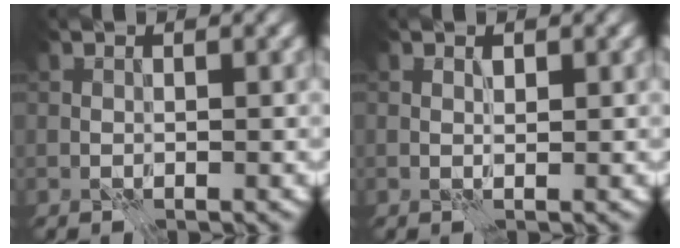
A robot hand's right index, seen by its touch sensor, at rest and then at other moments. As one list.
[{"total": 0.5, "force": [0.5, -0.2, 0.1], "torque": [0.000, 0.002, 0.008]}]